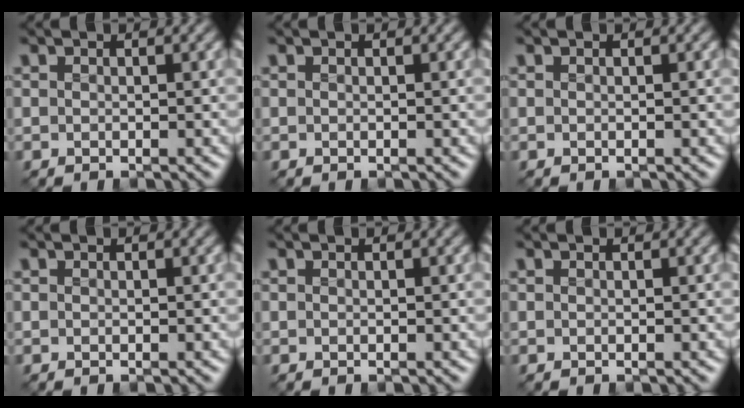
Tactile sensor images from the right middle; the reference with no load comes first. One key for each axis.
{"total": 0.0}
{"total": 0.0}
{"total": 0.0}
{"total": 0.0}
{"total": 0.0}